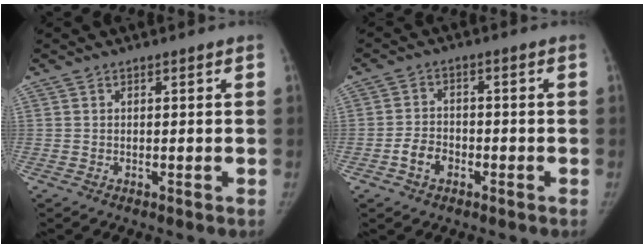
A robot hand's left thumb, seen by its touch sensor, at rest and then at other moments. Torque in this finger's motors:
{"motor_torque": [-0.09, 0.09, 0.59, -0.13, 0.01]}